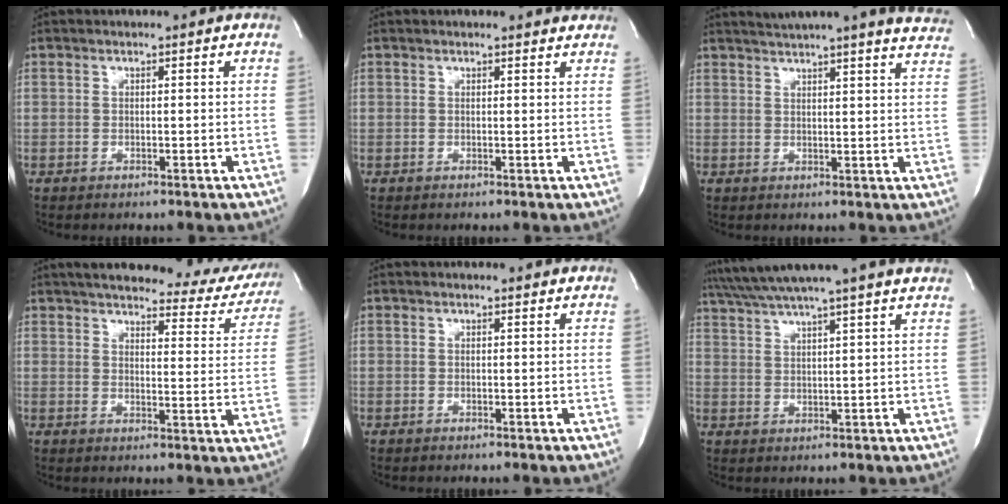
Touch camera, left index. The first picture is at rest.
{"total": 3.2, "force": [3.1, 0.7, 0.3], "torque": [-0.006, 0.000, 0.020]}
{"total": 17.4, "force": [15.9, 0.0, 7.0], "torque": [-0.101, -0.035, 0.188]}
{"total": 22.4, "force": [20.1, 5.5, 8.3], "torque": [-0.107, -0.036, 0.224]}
{"total": 2.3, "force": [2.2, 0.5, 0.3], "torque": [-0.012, 0.005, 0.017]}
{"total": 16.8, "force": [14.9, -1.4, 7.6], "torque": [-0.142, 0.009, 0.206]}